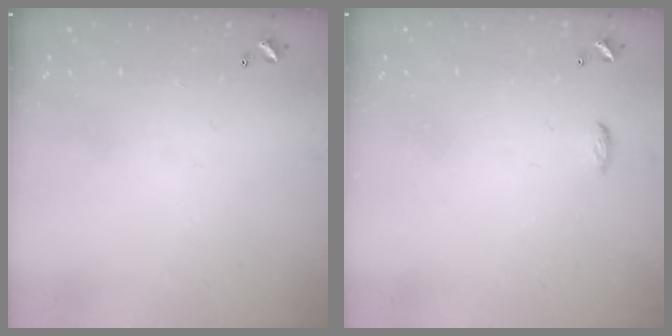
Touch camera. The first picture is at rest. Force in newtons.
{"total": 3.2, "press": 3.2, "slide": 0.3}